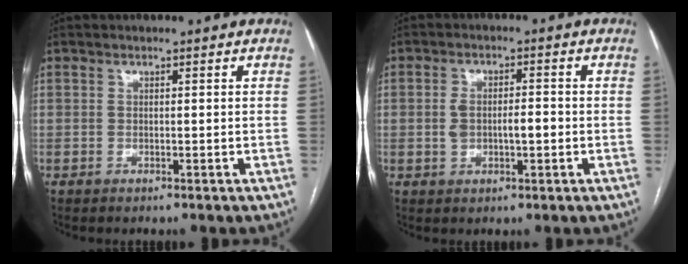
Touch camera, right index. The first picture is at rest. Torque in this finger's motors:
{"motor_torque": [0.79, 0.01, 0.29, 0.09]}